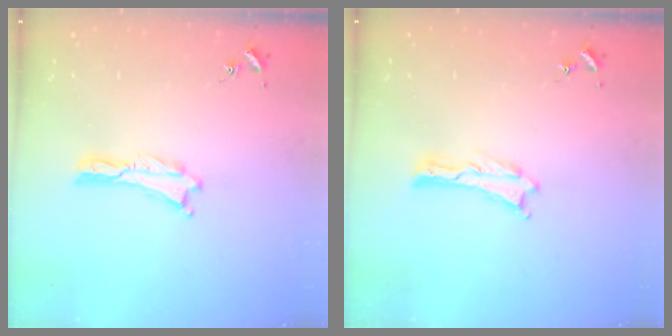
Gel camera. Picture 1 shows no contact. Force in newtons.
{"total": 0.0}